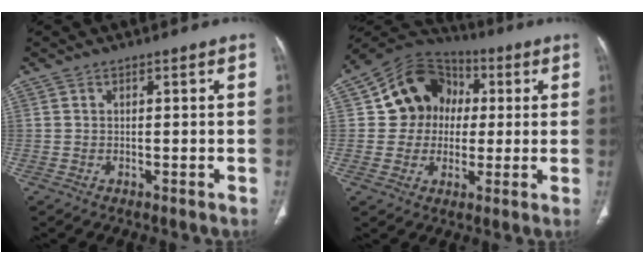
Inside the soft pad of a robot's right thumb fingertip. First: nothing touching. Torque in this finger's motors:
{"motor_torque": [-0.87, 1.35, 0.44, -0.43, 0.11]}